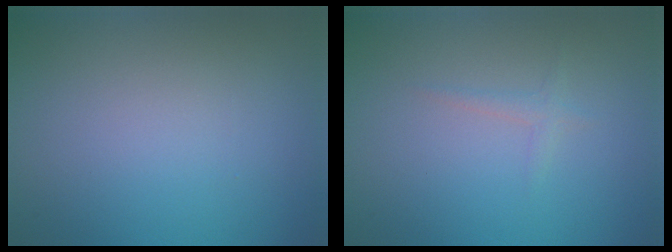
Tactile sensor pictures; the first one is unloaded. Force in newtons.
{"total": 0.8, "press": 0.8, "slide": 0.1}